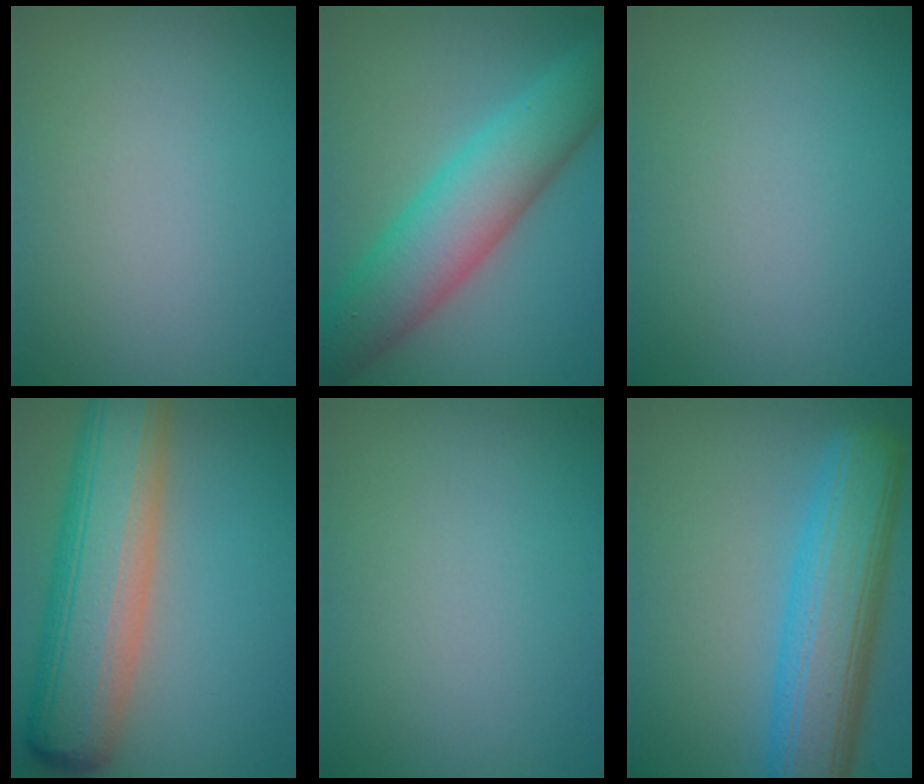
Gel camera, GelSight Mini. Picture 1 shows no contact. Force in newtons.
{"total": 8.4, "press": 8.4, "slide": 0.3}
{"total": 0.0}
{"total": 11.1, "press": 11.1, "slide": 0.8}
{"total": 0.0}
{"total": 9.6, "press": 9.6, "slide": 0.3}